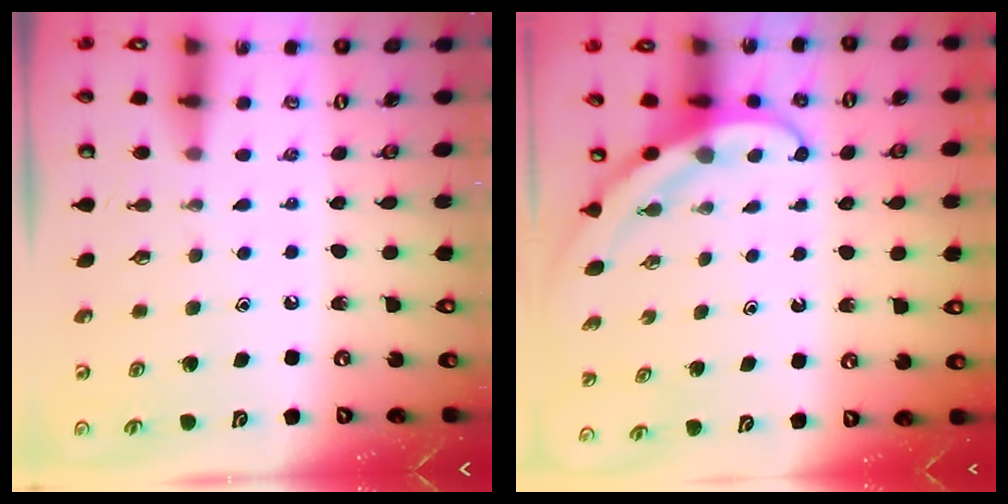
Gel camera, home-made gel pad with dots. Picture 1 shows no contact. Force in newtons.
{"total": 3.7, "press": 3.7, "slide": 0.3}